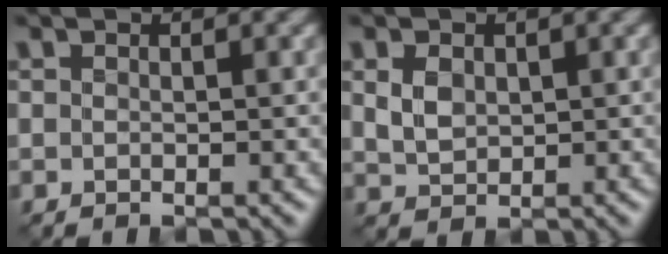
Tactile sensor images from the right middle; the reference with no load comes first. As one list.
[{"total": 1.9, "force": [0.4, 1.5, 1.2], "torque": [-0.029, -0.006, 0.011]}]